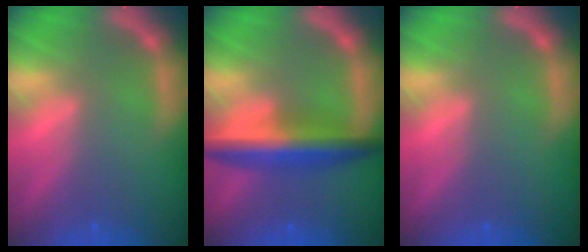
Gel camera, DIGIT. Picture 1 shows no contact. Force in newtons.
{"total": 6.6}
{"total": 0.0}